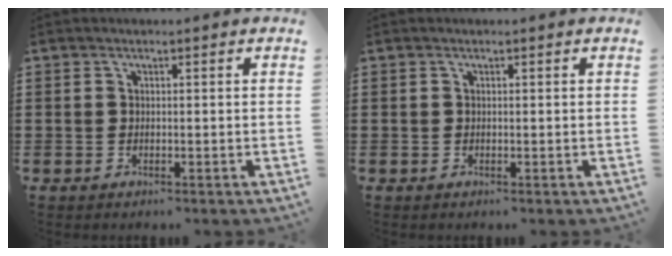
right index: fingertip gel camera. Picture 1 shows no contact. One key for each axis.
{"total": 0.0}